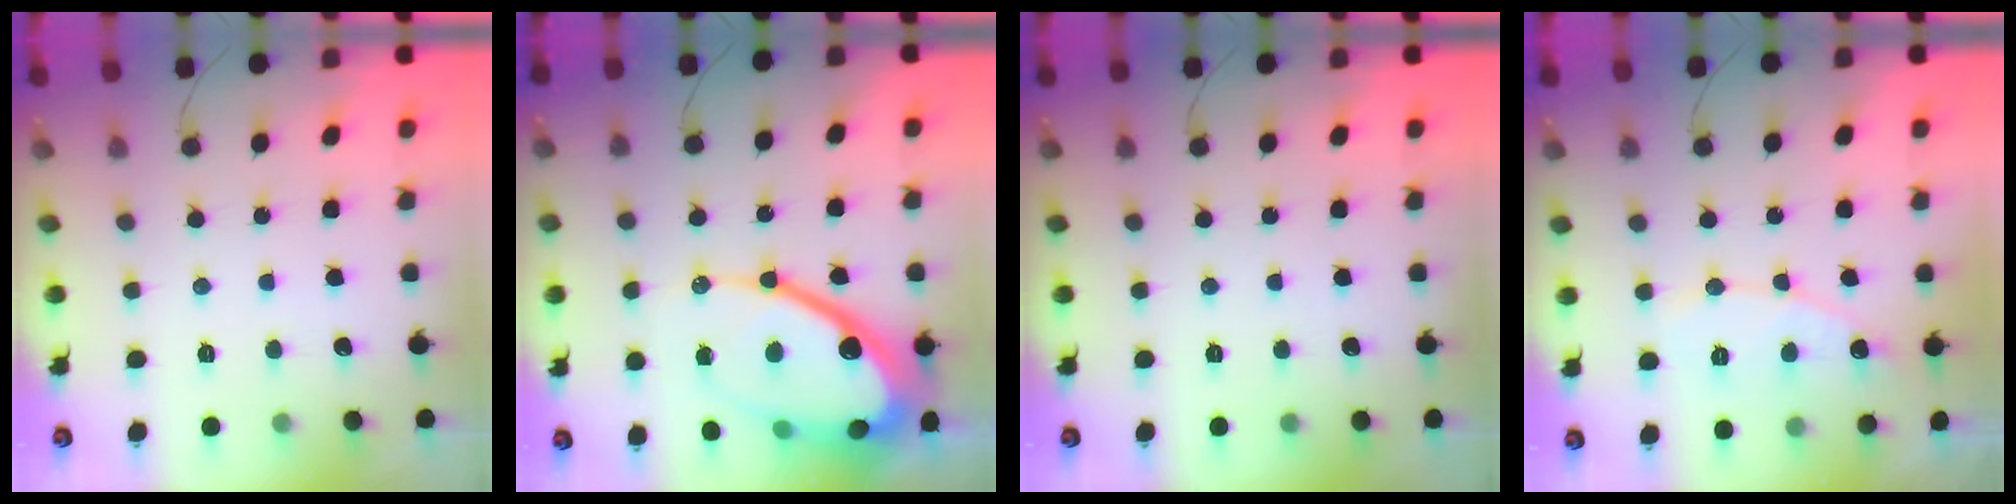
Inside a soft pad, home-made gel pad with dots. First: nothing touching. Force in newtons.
{"total": 25.5, "press": 25.4, "slide": 2.3}
{"total": 0.0}
{"total": 7.6, "press": 7.6, "slide": 0.6}